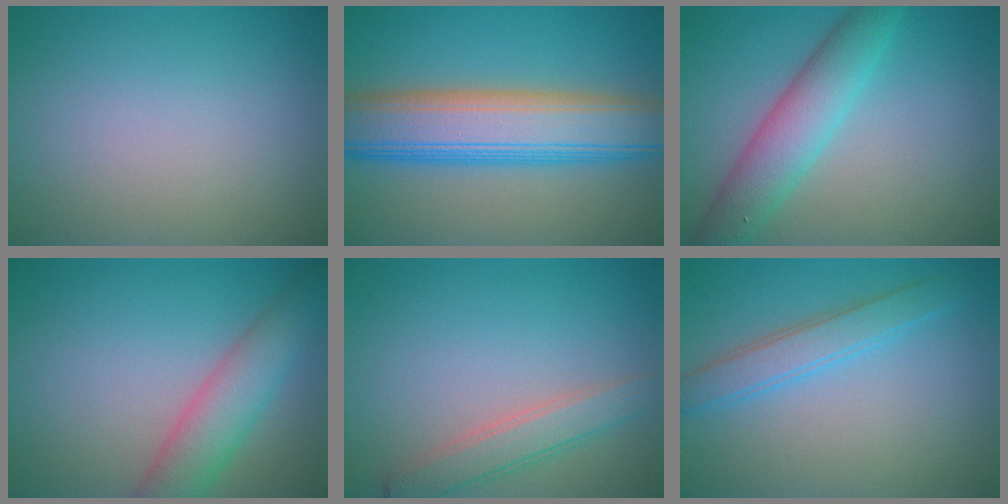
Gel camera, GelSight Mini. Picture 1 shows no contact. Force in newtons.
{"total": 9.9, "press": 9.9, "slide": 0.4}
{"total": 5.3, "press": 5.3, "slide": 0.2}
{"total": 4.9, "press": 4.9, "slide": 0.2}
{"total": 2.9, "press": 2.9, "slide": 0.1}
{"total": 3.1, "press": 3.1, "slide": 0.1}